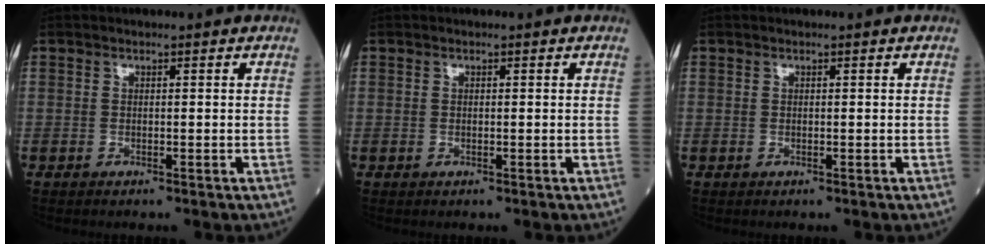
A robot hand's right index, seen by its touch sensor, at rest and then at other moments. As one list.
[{"total": 0.0}, {"total": 0.0}]